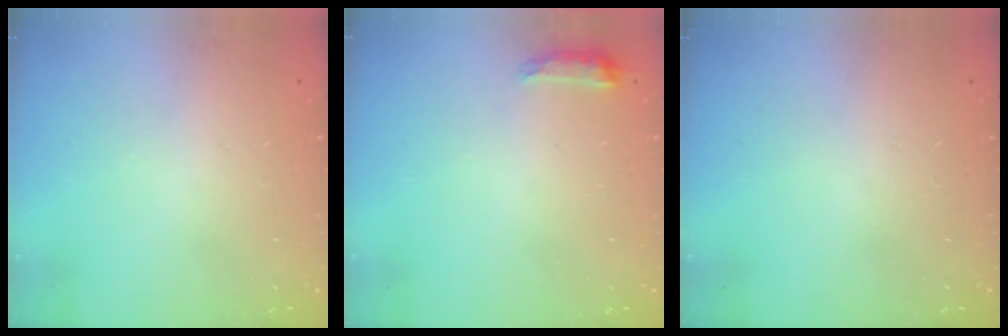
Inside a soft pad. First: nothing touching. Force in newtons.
{"total": 6.5, "press": 6.4, "slide": 1.0}
{"total": 0.0}